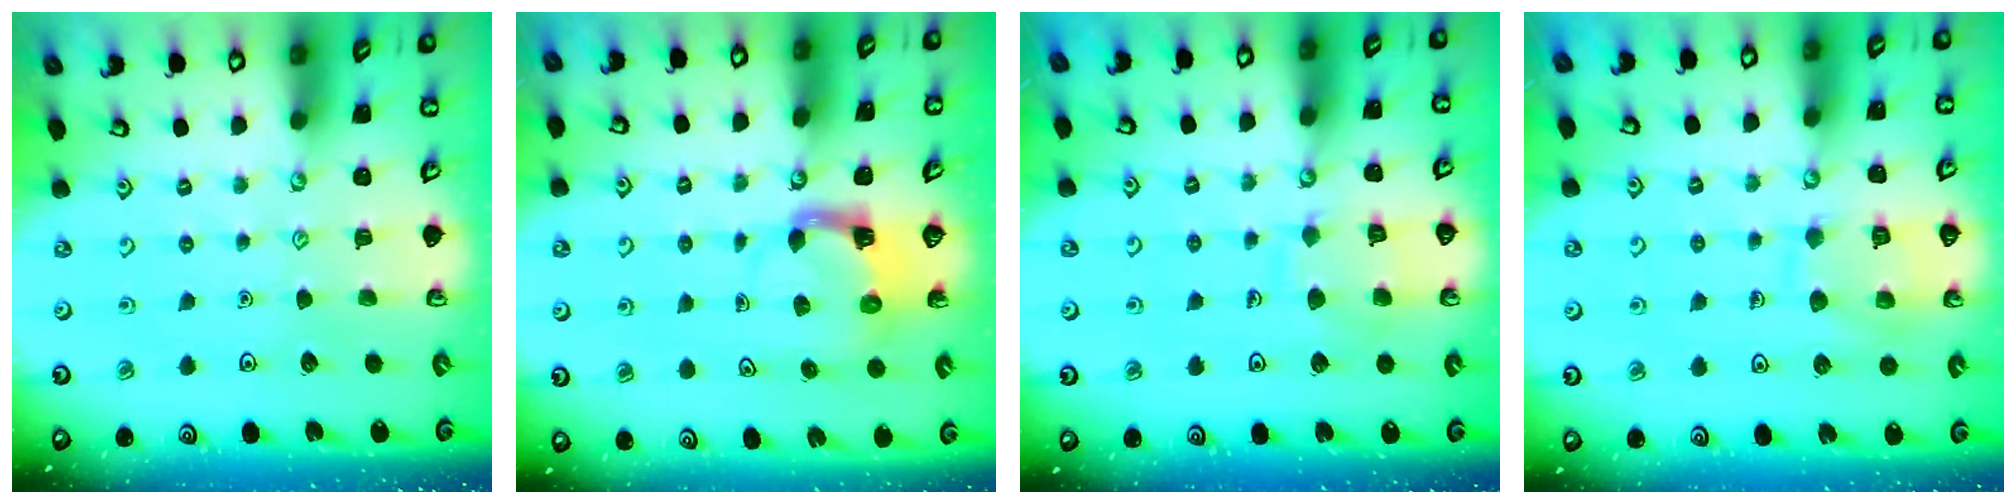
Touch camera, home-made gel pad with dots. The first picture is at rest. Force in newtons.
{"total": 3.9, "press": 3.8, "slide": 0.7}
{"total": 9.3, "press": 9.3, "slide": 0.8}
{"total": 11.3, "press": 11.3, "slide": 1.0}